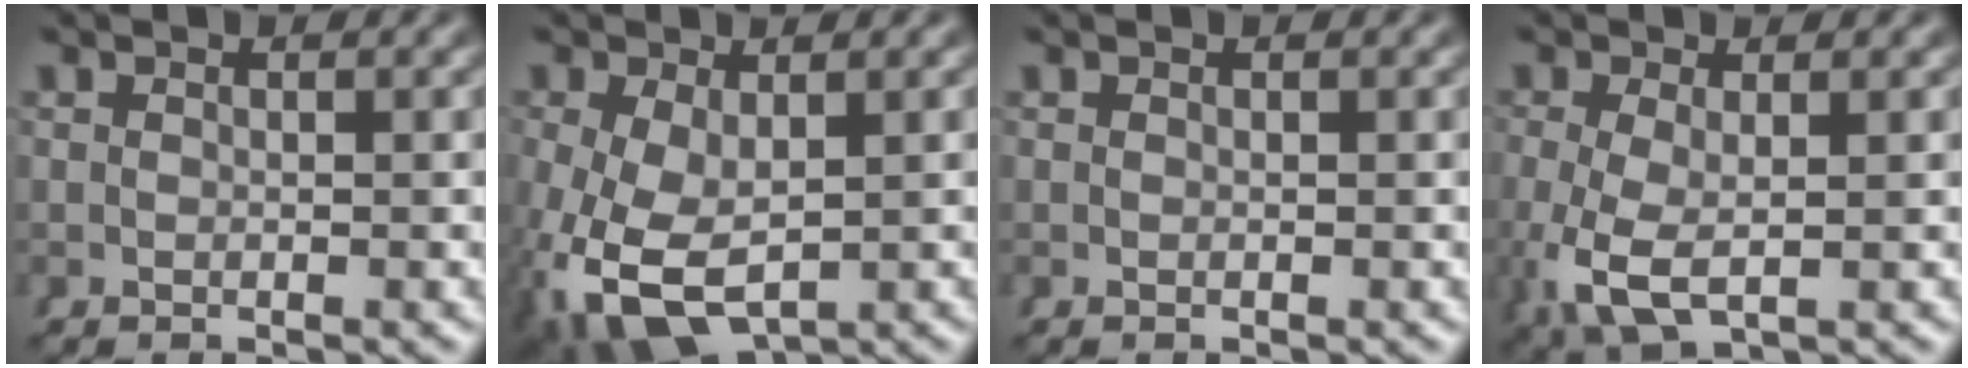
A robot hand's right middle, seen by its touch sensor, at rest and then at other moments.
{"total": 8.3, "force": [-3.3, 5.3, 5.4], "torque": [-0.140, -0.060, -0.021]}
{"total": 0.0}
{"total": 5.4, "force": [-1.4, 3.1, 4.2], "torque": [-0.116, -0.040, 0.000]}